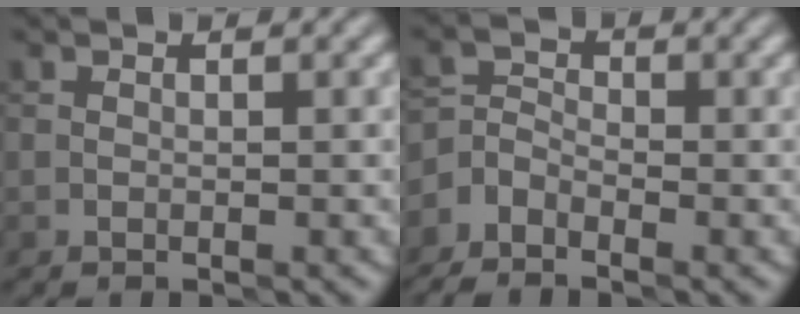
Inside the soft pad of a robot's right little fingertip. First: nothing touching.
{"total": 2.7, "force": [-2.2, 1.4, 0.8], "torque": [-0.017, 0.005, -0.055]}